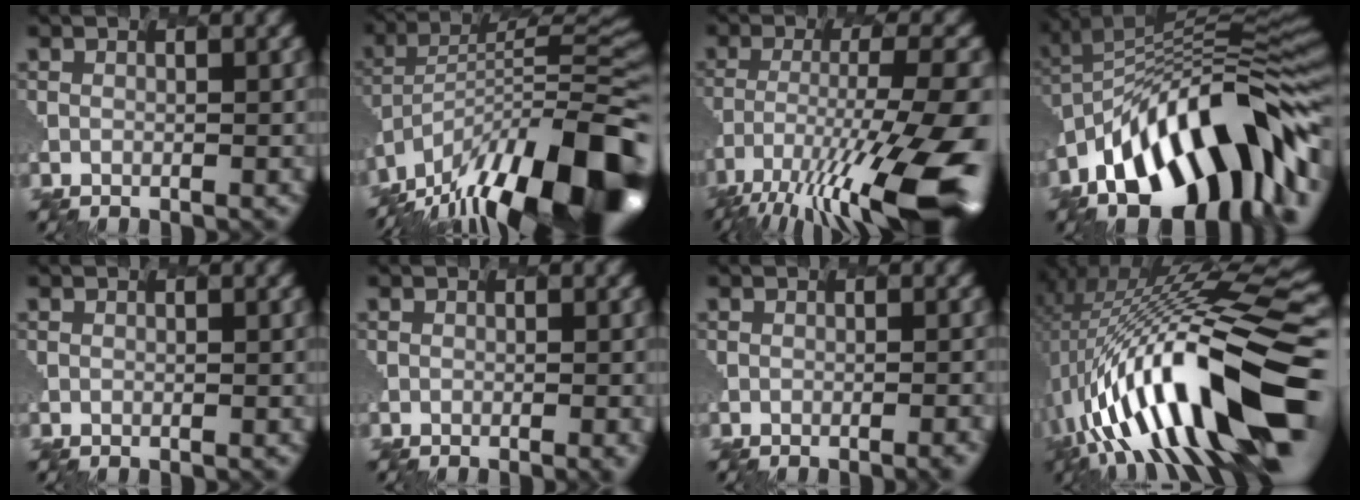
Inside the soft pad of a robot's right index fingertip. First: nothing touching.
{"total": 15.8, "force": [-9.4, 4.9, 11.8], "torque": [-0.191, 0.018, -0.158]}
{"total": 15.0, "force": [-8.7, 3.3, 11.7], "torque": [-0.237, -0.015, -0.132]}
{"total": 14.1, "force": [-5.4, 6.8, 11.1], "torque": [-0.177, 0.020, -0.097]}
{"total": 0.0}
{"total": 2.0, "force": [-1.0, 0.5, 1.7], "torque": [-0.020, 0.009, -0.008]}
{"total": 2.9, "force": [-2.0, 0.8, 2.0], "torque": [-0.015, 0.008, -0.017]}
{"total": 15.4, "force": [-2.7, 3.5, 14.8], "torque": [-0.246, 0.038, -0.044]}